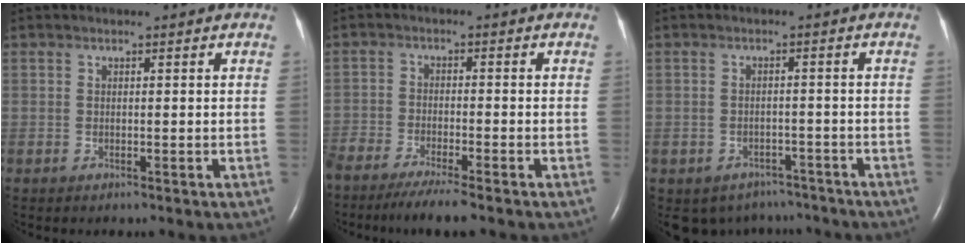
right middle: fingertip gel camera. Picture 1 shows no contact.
{"total": 8.5, "force": [-7.0, 0.4, 4.8], "torque": [-0.076, -0.020, -0.118]}
{"total": 6.8, "force": [-5.6, 3.7, 0.6], "torque": [-0.003, 0.012, -0.070]}